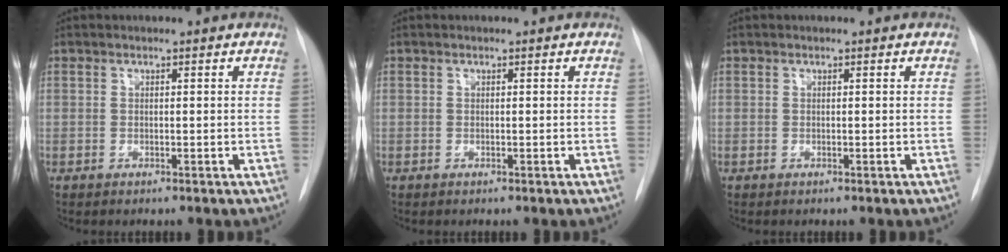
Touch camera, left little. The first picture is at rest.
{"total": 0.0}
{"total": 0.0}